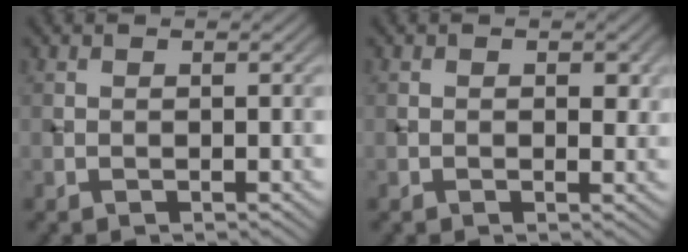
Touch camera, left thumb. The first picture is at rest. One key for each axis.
{"total": 1.5, "fx": 0.3, "fy": 0.9, "fz": 1.1, "tx": -0.013, "ty": -0.007, "tz": 0.003}